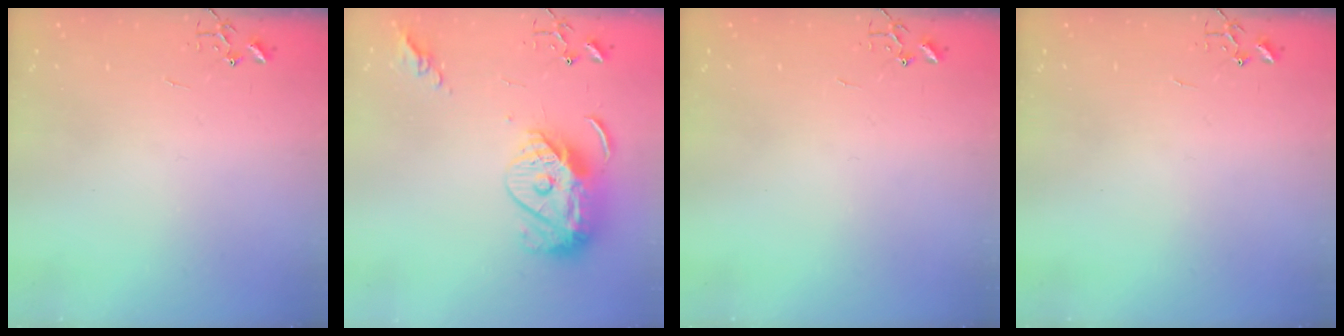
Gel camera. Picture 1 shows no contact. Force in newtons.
{"total": 15.5, "press": 15.4, "slide": 1.3}
{"total": 0.0}
{"total": 0.0}